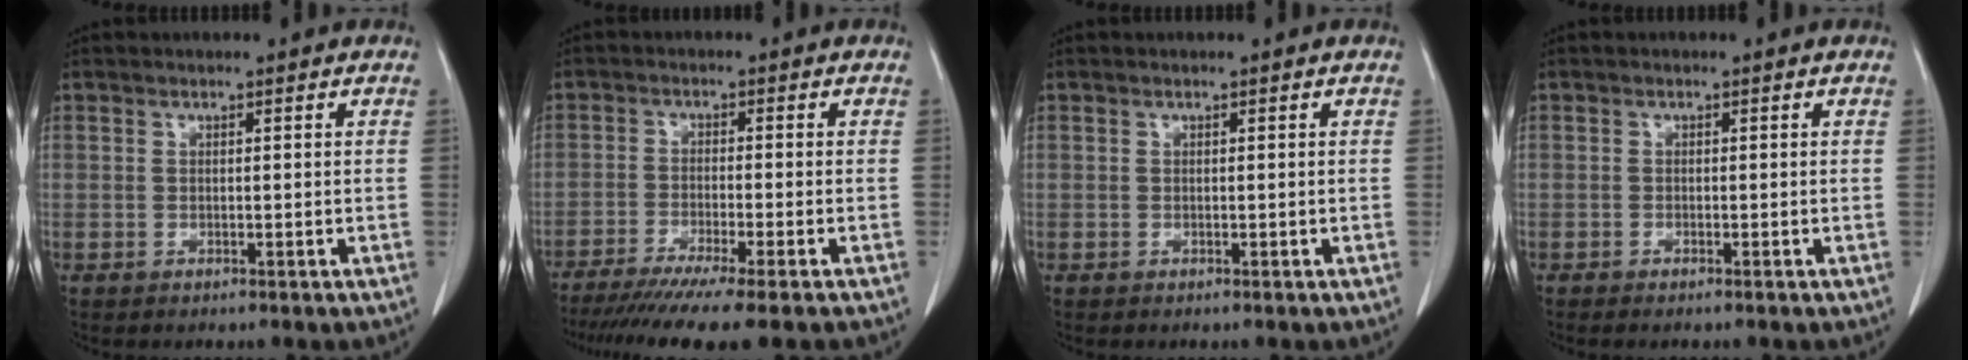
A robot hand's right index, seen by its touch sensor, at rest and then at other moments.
{"total": 12.2, "force": [-9.9, -1.0, 7.1], "torque": [-0.092, -0.037, -0.154]}
{"total": 0.0}
{"total": 0.8, "force": [-0.7, 0.0, 0.4], "torque": [-0.010, -0.001, -0.010]}